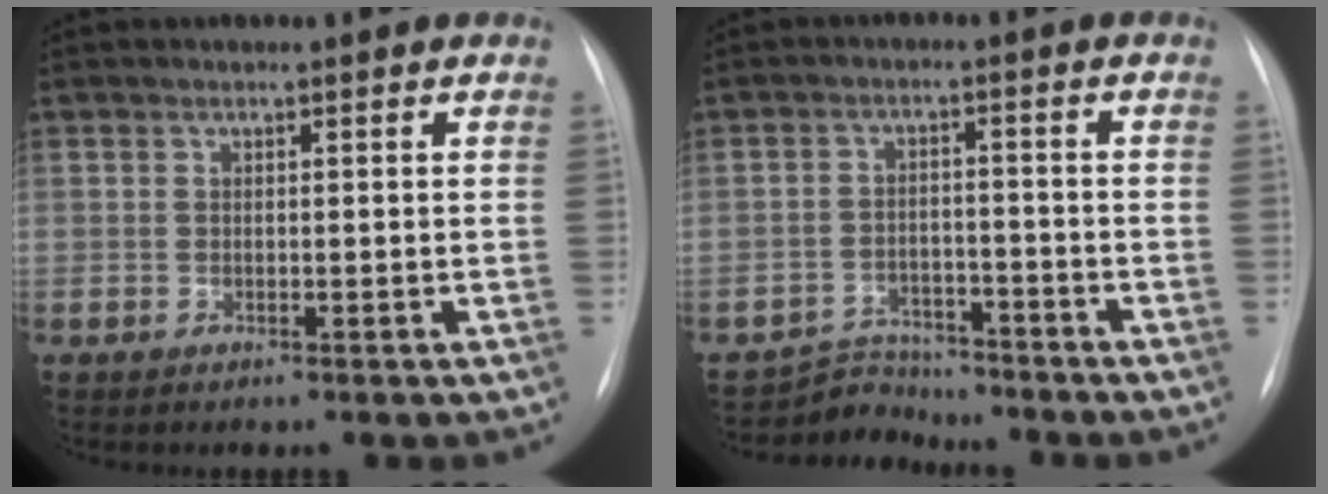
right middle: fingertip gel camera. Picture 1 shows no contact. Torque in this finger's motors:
{"motor_torque": [0.07, -0.06, -0.02, -0.03]}